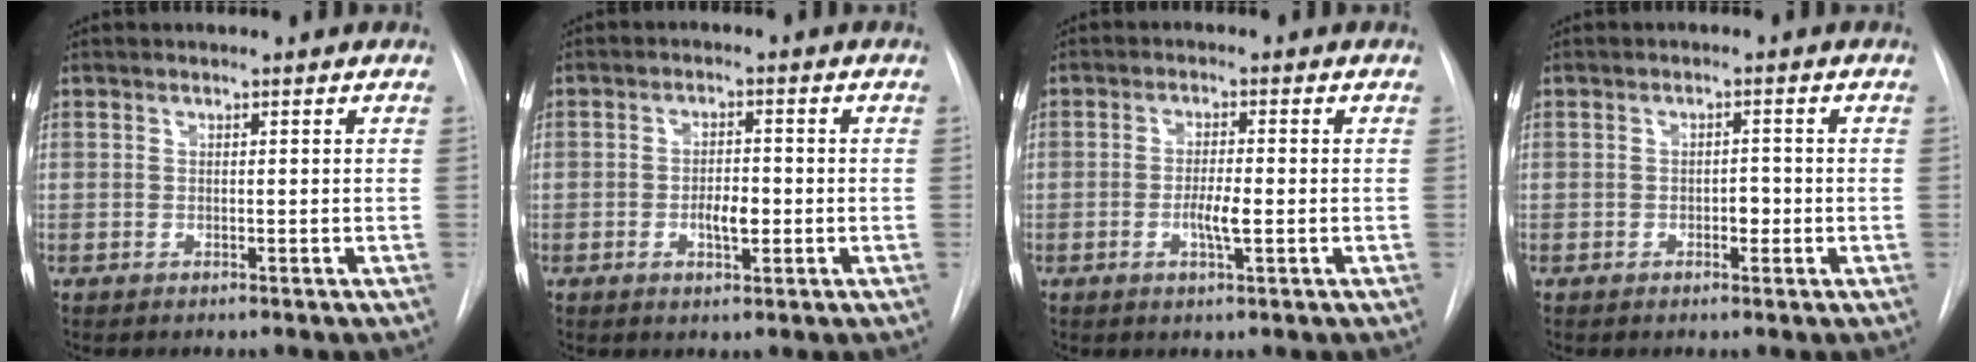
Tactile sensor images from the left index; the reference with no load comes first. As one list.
[{"total": 3.7, "force": [-0.9, 1.6, 3.2], "torque": [-0.053, 0.003, -0.014]}, {"total": 3.5, "force": [-0.9, 0.5, 3.3], "torque": [-0.061, -0.002, -0.016]}, {"total": 1.9, "force": [-0.6, 1.1, 1.4], "torque": [-0.016, 0.004, -0.008]}]